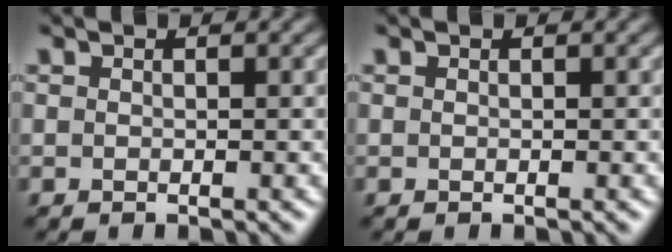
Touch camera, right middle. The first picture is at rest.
{"total": 0.0}